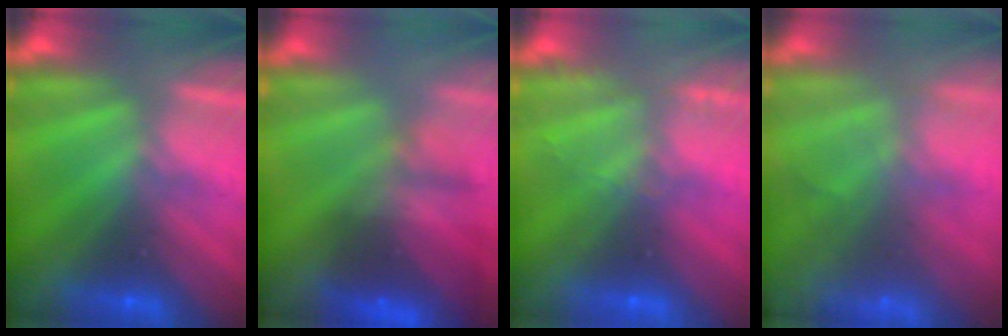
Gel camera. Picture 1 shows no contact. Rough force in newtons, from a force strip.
{"total": 5.8}
{"total": 2.0}
{"total": 8.0}